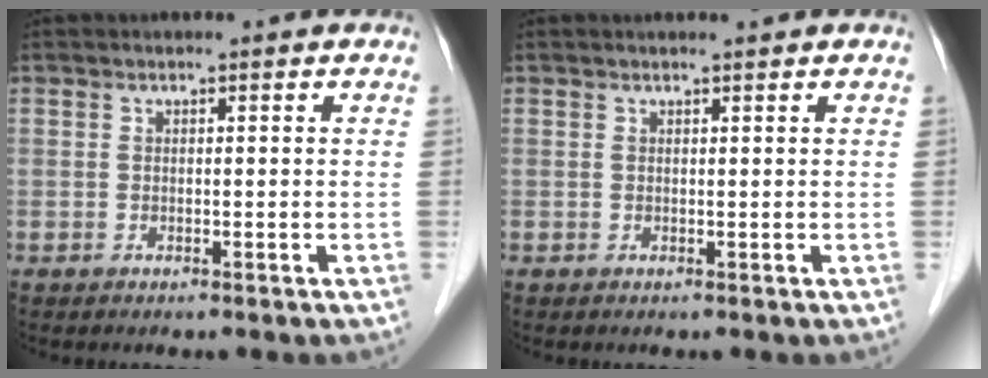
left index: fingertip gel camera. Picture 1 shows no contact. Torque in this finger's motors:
{"motor_torque": [0.10, -0.04, 0.00, -0.03]}